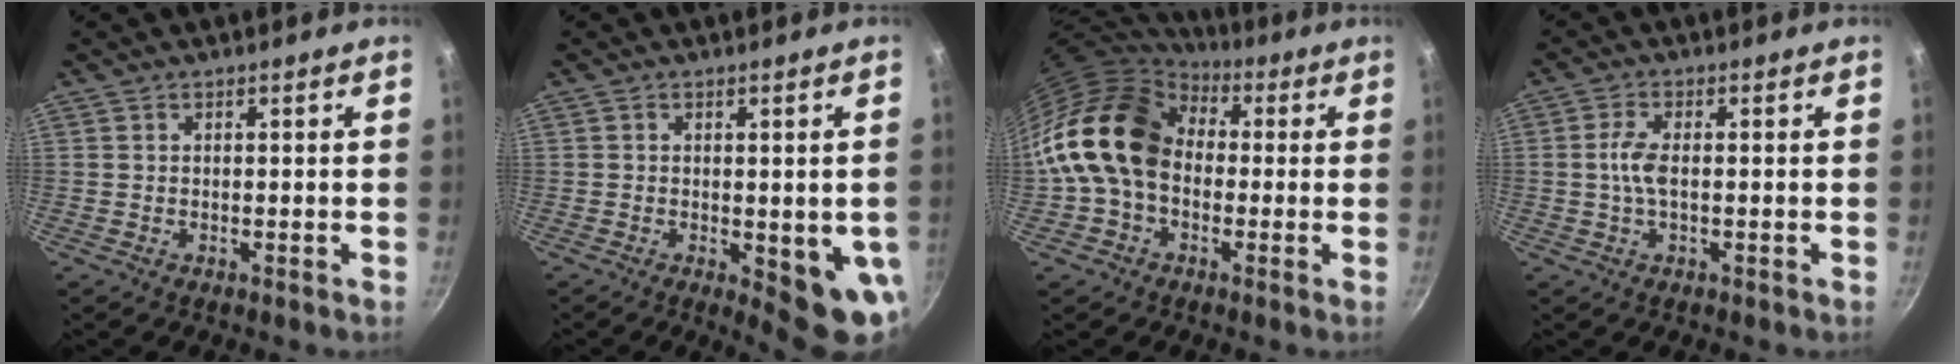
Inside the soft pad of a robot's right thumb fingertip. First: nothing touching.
{"total": 9.9, "force": [-1.9, 3.5, 9.1], "torque": [-0.085, -0.007, -0.016]}
{"total": 17.7, "force": [0.7, 13.2, 11.8], "torque": [-0.201, 0.038, -0.003]}
{"total": 4.9, "force": [-0.4, 1.9, 4.5], "torque": [-0.102, 0.010, -0.013]}